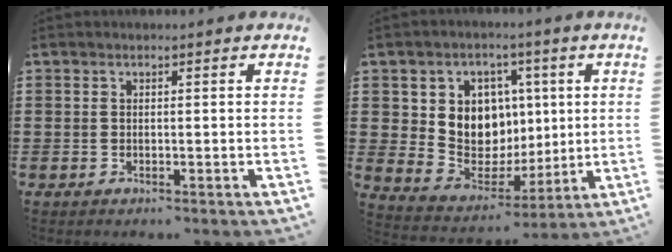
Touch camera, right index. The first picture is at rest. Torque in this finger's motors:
{"motor_torque": [2.10, 0.05, 0.91, 0.08]}